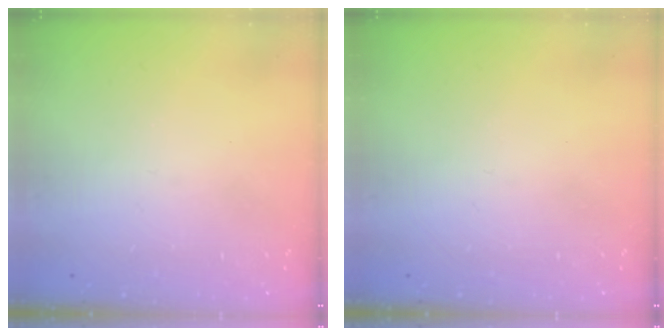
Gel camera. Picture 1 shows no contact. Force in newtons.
{"total": 0.0}